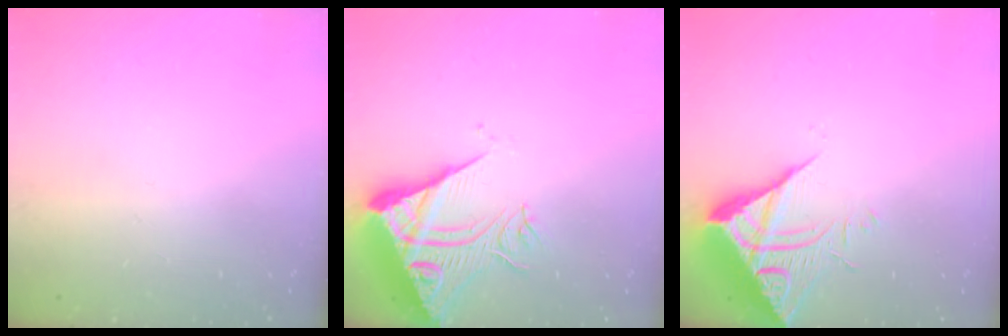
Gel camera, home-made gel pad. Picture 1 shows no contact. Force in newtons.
{"total": 11.1, "press": 11.0, "slide": 1.3}
{"total": 10.5, "press": 10.4, "slide": 1.0}